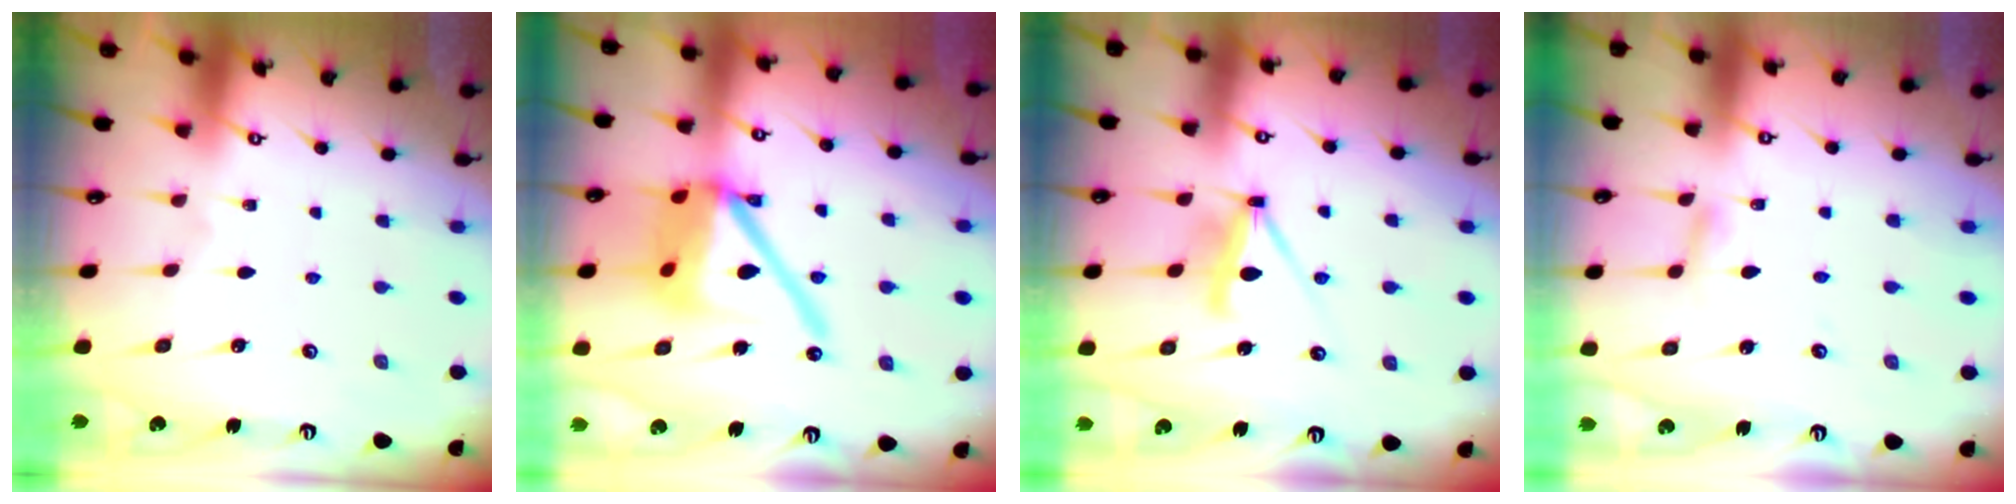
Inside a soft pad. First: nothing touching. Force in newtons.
{"total": 16.9, "press": 16.8, "slide": 2.2}
{"total": 9.0, "press": 9.0, "slide": 0.8}
{"total": 4.7, "press": 4.7, "slide": 0.5}